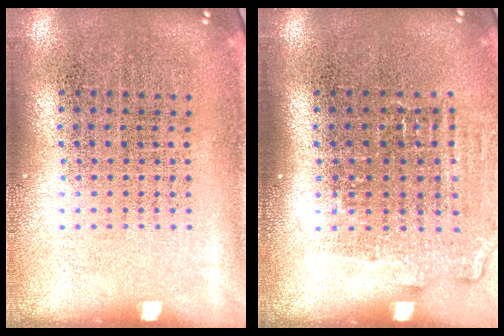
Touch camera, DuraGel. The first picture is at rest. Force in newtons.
{"total": 1.3, "press": 1.1, "slide": 0.6}